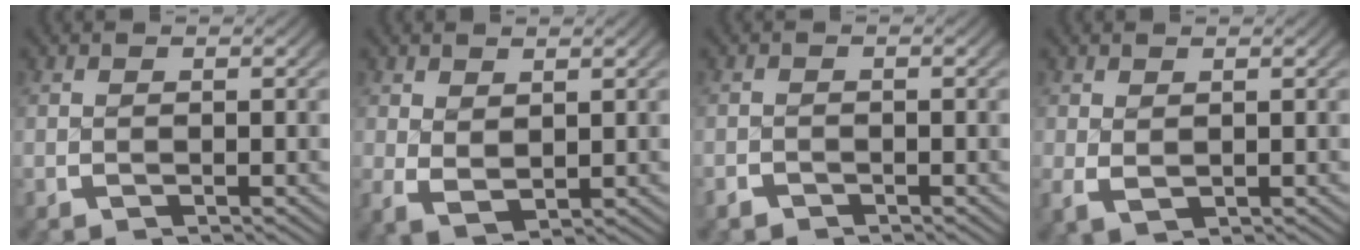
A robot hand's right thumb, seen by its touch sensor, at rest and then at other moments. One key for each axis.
{"total": 2.8, "fx": 0.6, "fy": 2.0, "fz": 1.8, "tx": -0.037, "ty": -0.018, "tz": 0.023}
{"total": 1.4, "fx": -1.3, "fy": 0.6, "fz": -0.2, "tx": 0.002, "ty": -0.009, "tz": -0.023}
{"total": 1.6, "fx": 0.3, "fy": 1.2, "fz": 1.1, "tx": -0.022, "ty": -0.010, "tz": 0.014}